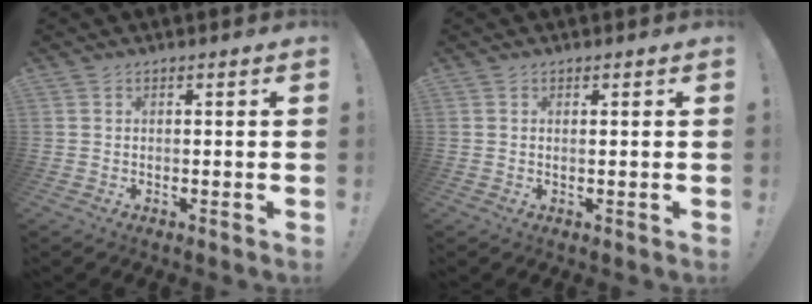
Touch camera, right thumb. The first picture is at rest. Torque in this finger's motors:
{"motor_torque": [0.15, -0.06, 0.15, -0.06, 0.04]}